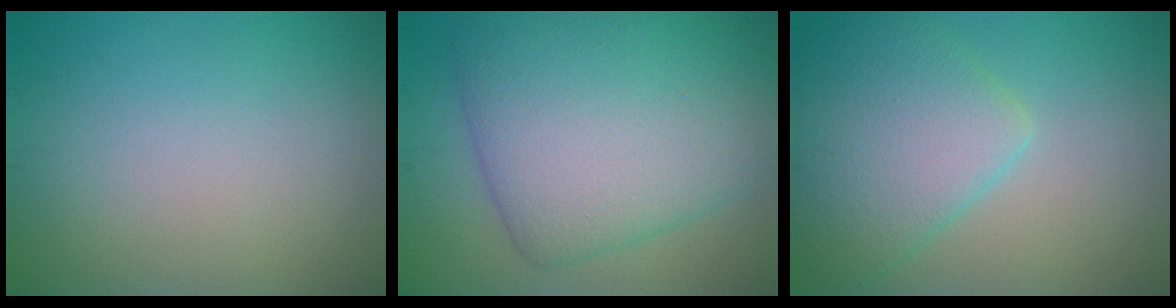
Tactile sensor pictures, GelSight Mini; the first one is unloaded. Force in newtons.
{"total": 11.0, "press": 11.0, "slide": 0.2}
{"total": 6.6, "press": 6.6, "slide": 0.4}